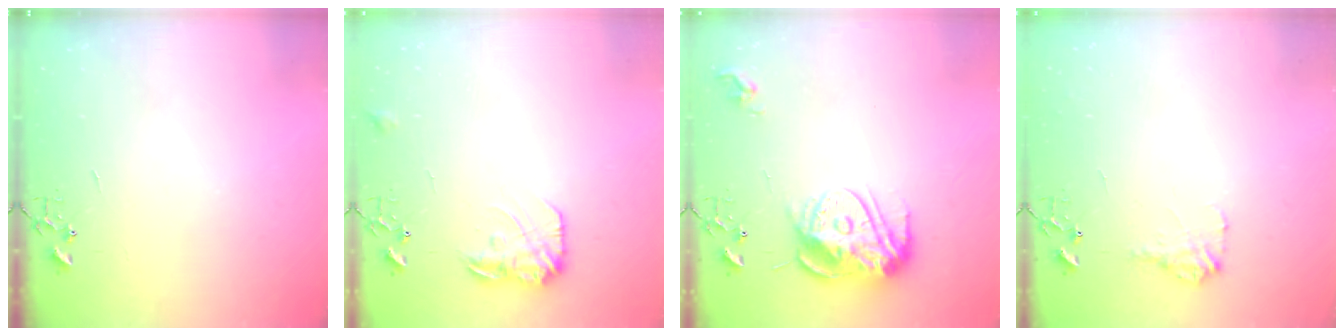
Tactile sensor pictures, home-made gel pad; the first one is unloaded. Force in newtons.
{"total": 11.7, "press": 11.7, "slide": 0.4}
{"total": 14.8, "press": 14.7, "slide": 1.4}
{"total": 9.3, "press": 9.3, "slide": 0.3}